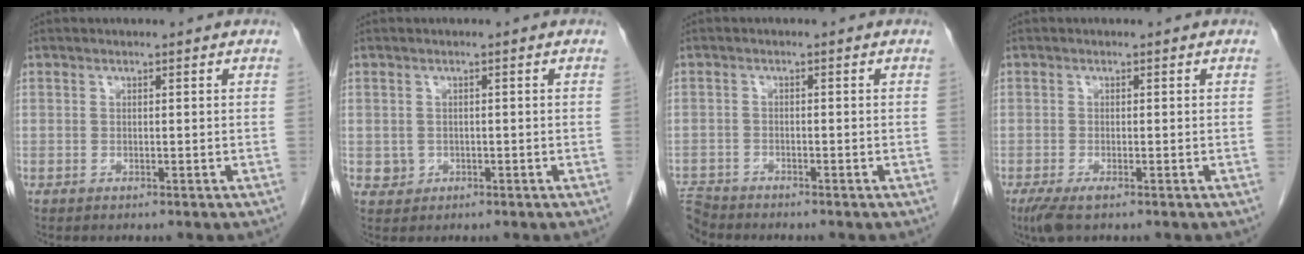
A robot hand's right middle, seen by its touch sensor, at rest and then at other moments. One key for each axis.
{"total": 1.4, "fx": -0.2, "fy": 1.4, "fz": 0.3, "tx": -0.004, "ty": 0.003, "tz": 0.002}
{"total": 3.7, "fx": -3.7, "fy": 0.2, "fz": -0.2, "tx": 0.006, "ty": -0.011, "tz": -0.071}
{"total": 2.9, "fx": -1.8, "fy": 0.6, "fz": 2.2, "tx": -0.045, "ty": -0.010, "tz": -0.033}